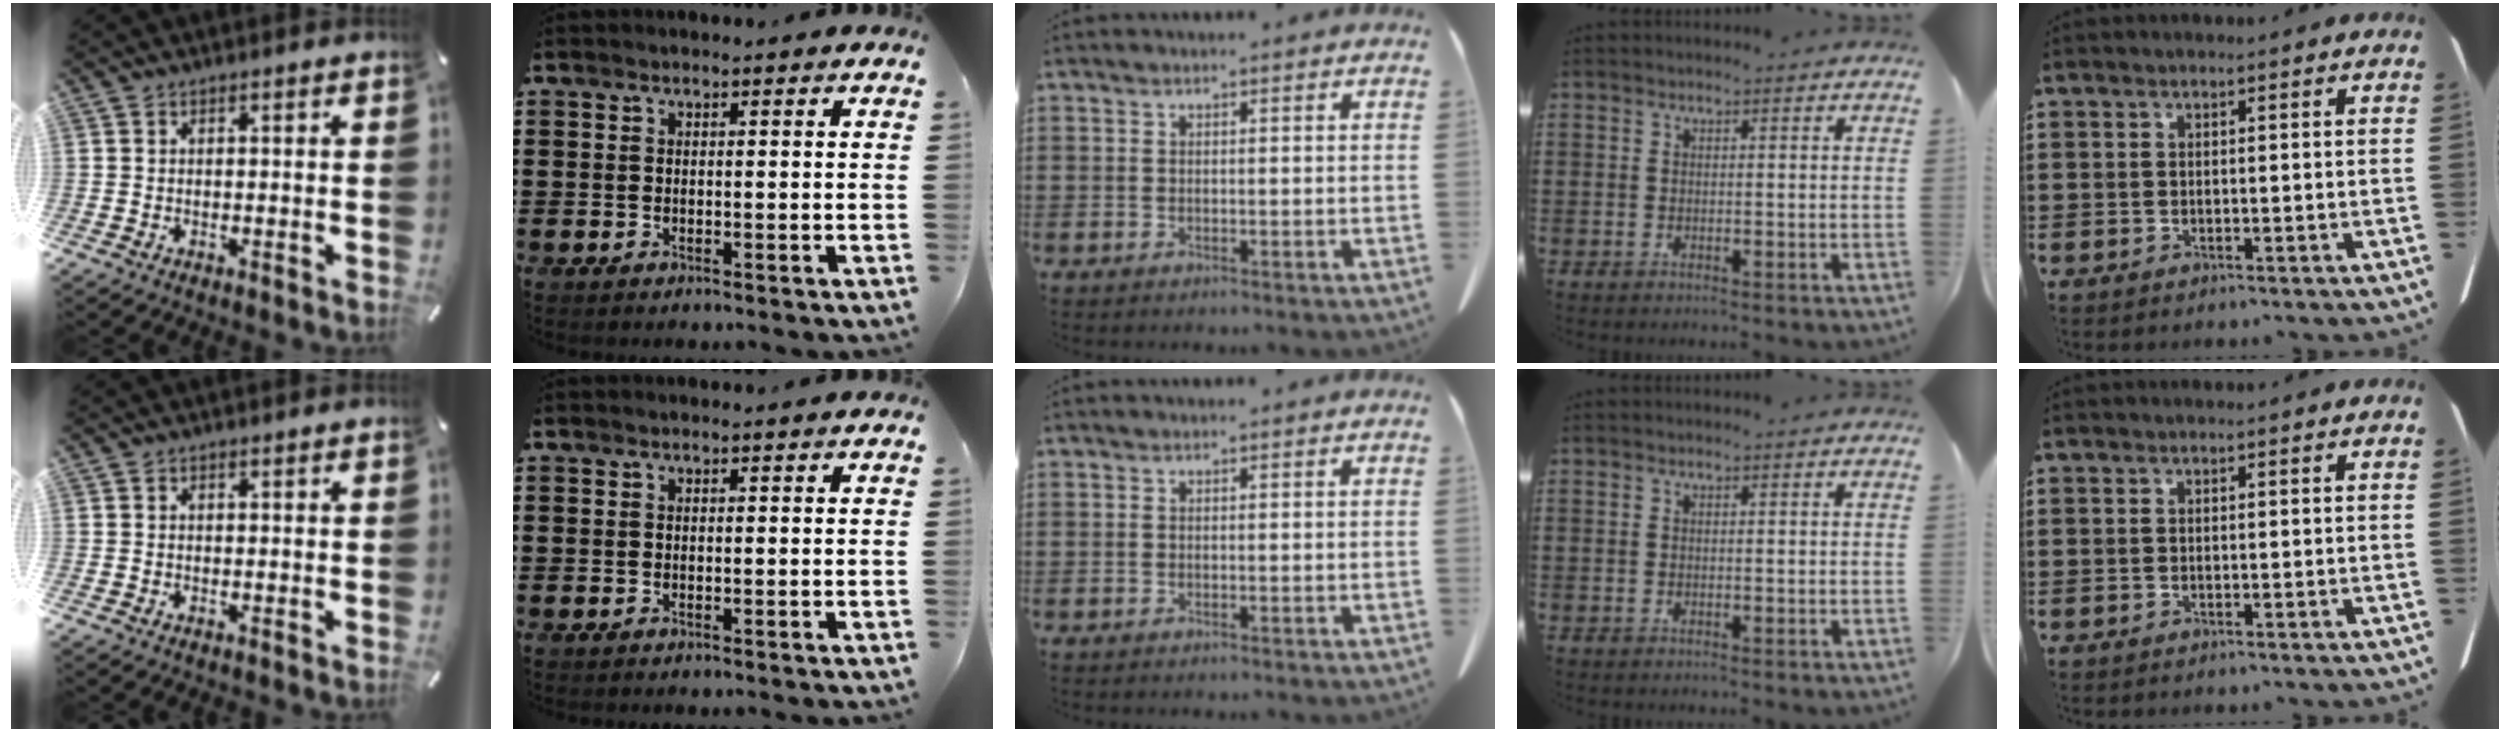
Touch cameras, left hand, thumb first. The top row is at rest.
{}